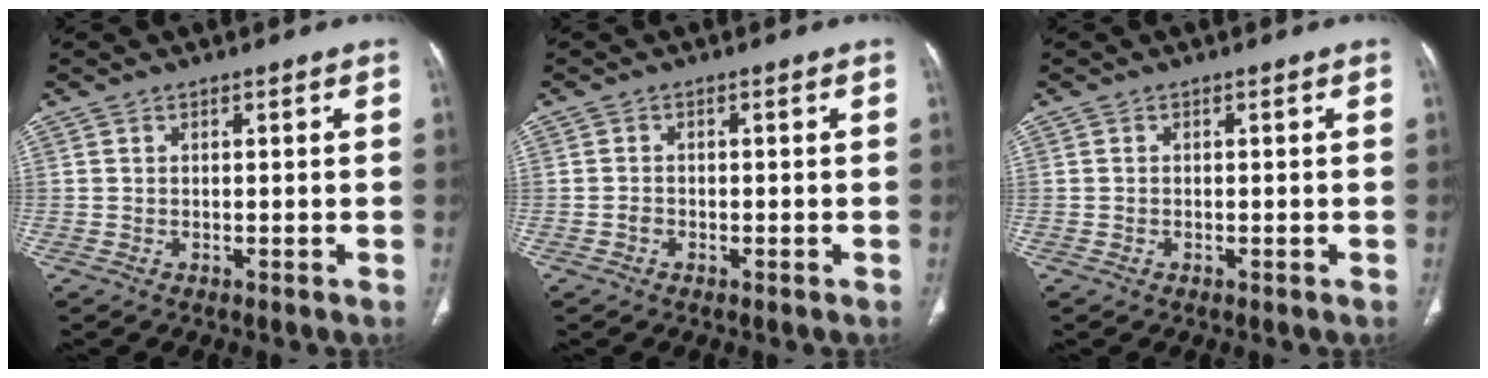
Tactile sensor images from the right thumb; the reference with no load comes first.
{"total": 1.1, "force": [-0.5, 0.8, 0.4], "torque": [-0.005, 0.005, -0.011]}
{"total": 0.0}